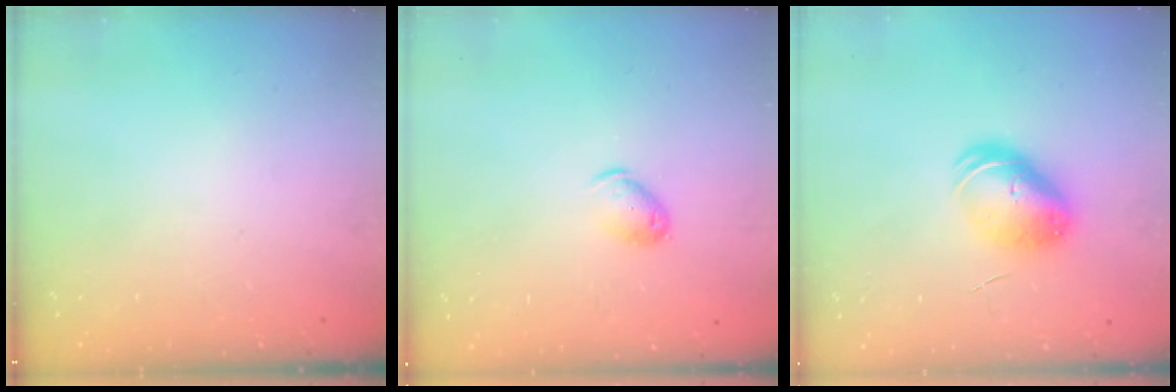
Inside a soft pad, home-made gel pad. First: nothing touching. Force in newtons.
{"total": 6.2, "press": 6.1, "slide": 0.9}
{"total": 9.1, "press": 8.9, "slide": 1.9}